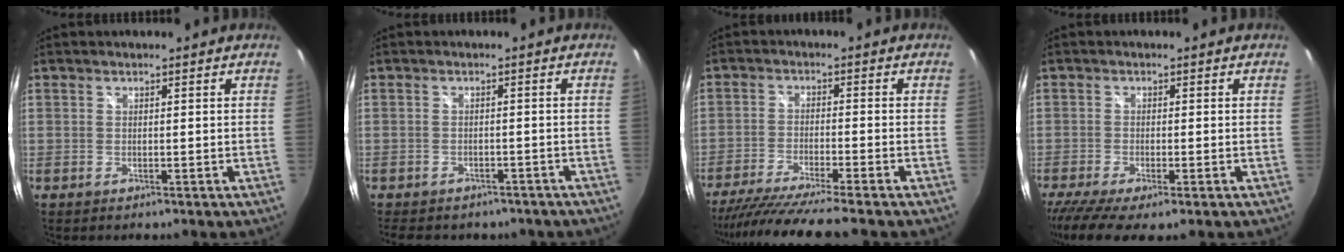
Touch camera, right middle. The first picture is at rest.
{"total": 9.2, "force": [-7.3, 4.4, 3.6], "torque": [-0.080, -0.015, -0.088]}
{"total": 12.7, "force": [-11.0, -1.3, 6.2], "torque": [-0.130, -0.035, -0.186]}
{"total": 7.0, "force": [-4.8, 1.1, 4.9], "torque": [-0.114, -0.038, -0.083]}